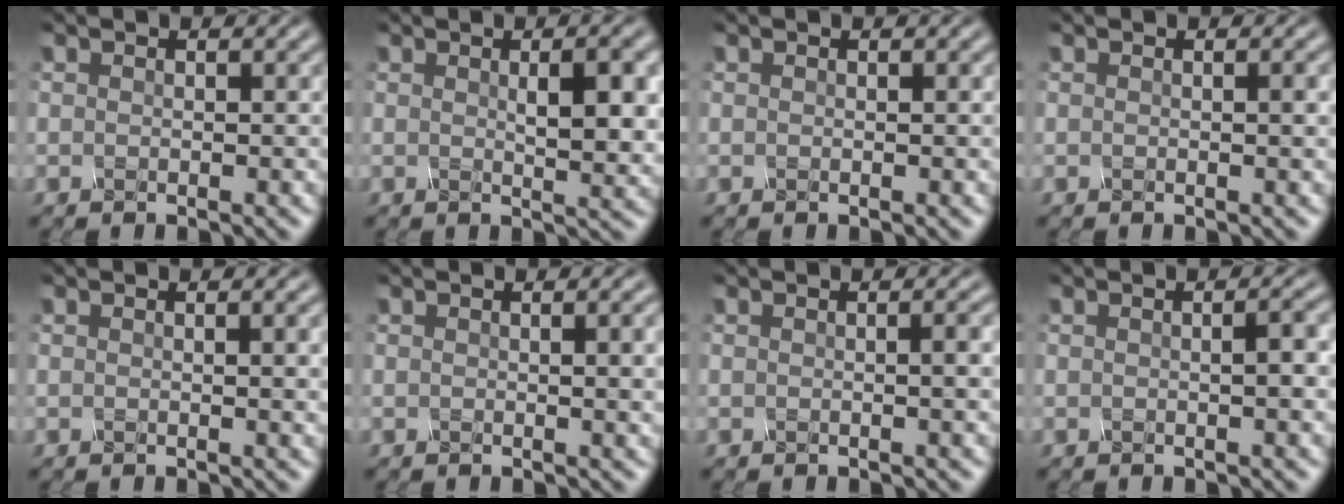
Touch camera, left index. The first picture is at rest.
{"total": 4.9, "force": [0.9, 1.4, 4.7], "torque": [-0.057, 0.005, 0.016]}
{"total": 0.0}
{"total": 1.0, "force": [0.0, 0.3, 1.0], "torque": [-0.010, 0.003, -0.002]}
{"total": 2.3, "force": [0.4, 0.8, 2.2], "torque": [-0.018, 0.004, 0.003]}
{"total": 3.3, "force": [0.5, 1.2, 3.0], "torque": [-0.021, 0.008, 0.005]}
{"total": 1.8, "force": [0.0, 0.5, 1.7], "torque": [-0.017, 0.005, -0.004]}
{"total": 2.2, "force": [0.0, 0.6, 2.1], "torque": [-0.023, 0.007, -0.002]}